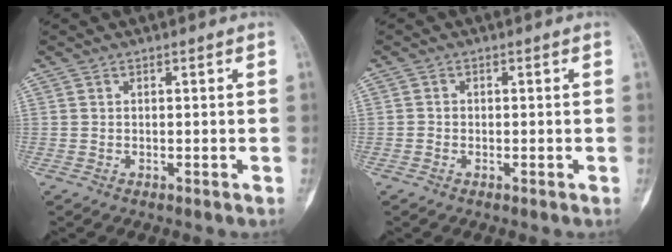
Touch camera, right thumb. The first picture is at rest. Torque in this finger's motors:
{"motor_torque": [0.12, -0.24, -0.33, -0.05, -0.14]}